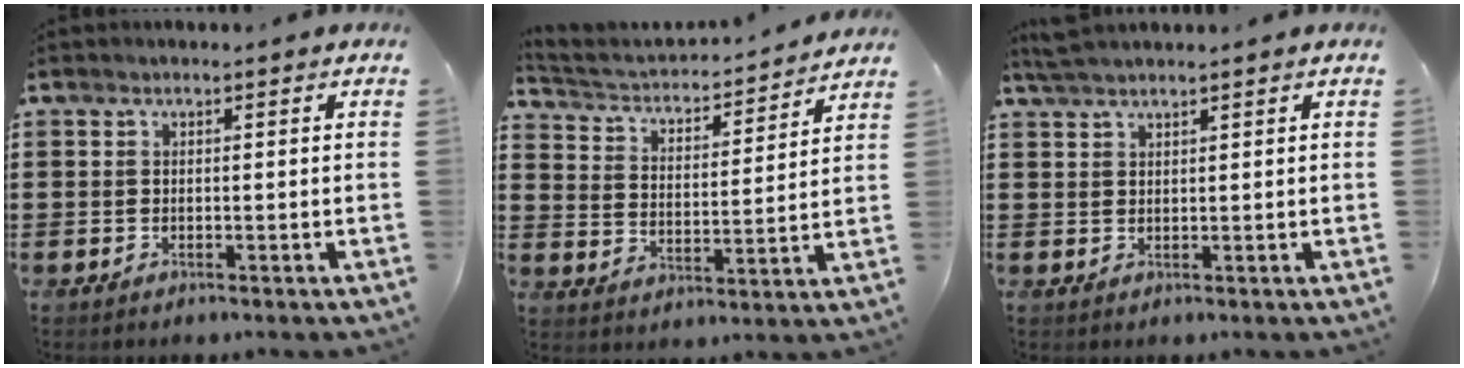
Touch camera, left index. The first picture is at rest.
{"total": 2.6, "force": [2.5, 0.7, 0.5], "torque": [-0.031, -0.027, 0.031]}
{"total": 2.1, "force": [2.0, 0.0, 0.8], "torque": [-0.019, 0.002, 0.039]}